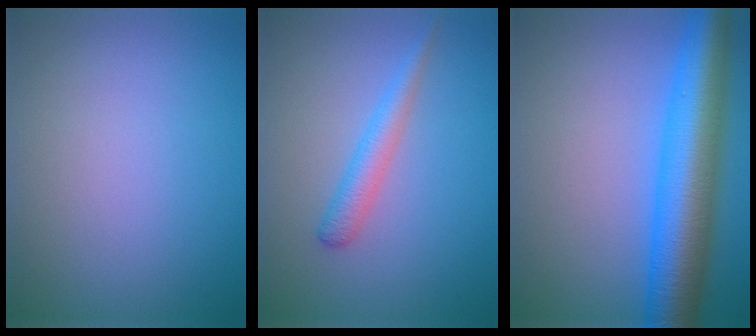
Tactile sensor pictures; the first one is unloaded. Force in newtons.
{"total": 2.1, "press": 2.1, "slide": 0.0}
{"total": 9.2, "press": 9.2, "slide": 0.1}